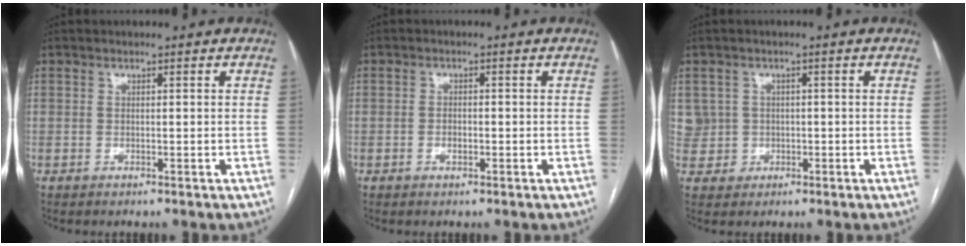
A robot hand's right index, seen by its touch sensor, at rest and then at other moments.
{"total": 1.5, "force": [-0.7, 0.7, 1.1], "torque": [-0.022, 0.003, -0.011]}
{"total": 3.6, "force": [0.0, 3.5, -0.4], "torque": [0.020, 0.011, 0.007]}